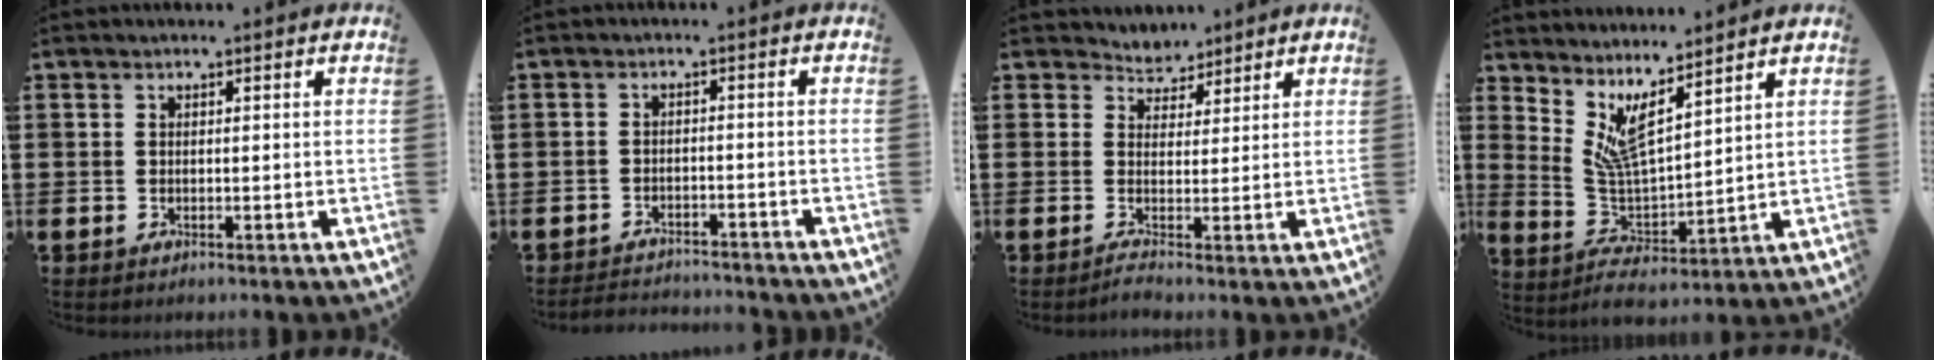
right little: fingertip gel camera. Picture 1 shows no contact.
{"total": 2.3, "force": [-2.3, 0.0, -0.1], "torque": [-0.003, 0.002, -0.050]}
{"total": 2.3, "force": [1.8, 1.4, 0.2], "torque": [-0.009, -0.015, 0.028]}
{"total": 5.7, "force": [4.1, 1.1, 3.8], "torque": [-0.094, -0.039, 0.070]}